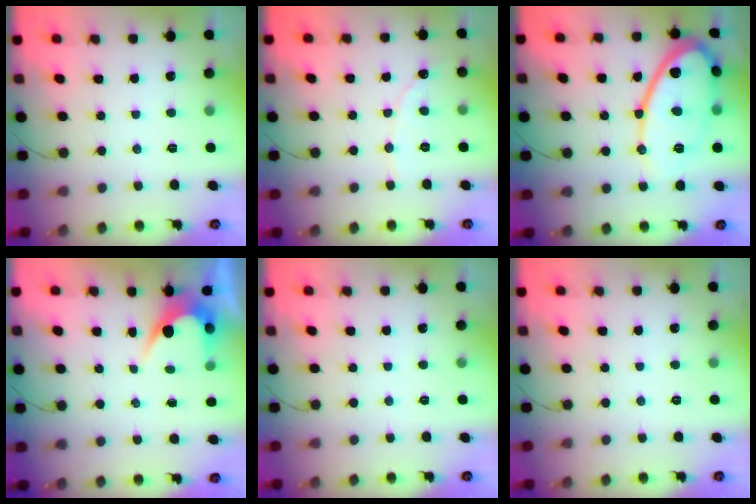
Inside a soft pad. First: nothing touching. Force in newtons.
{"total": 2.3, "press": 2.3, "slide": 0.2}
{"total": 17.5, "press": 17.4, "slide": 1.2}
{"total": 4.3, "press": 4.3, "slide": 0.3}
{"total": 0.0}
{"total": 0.0}